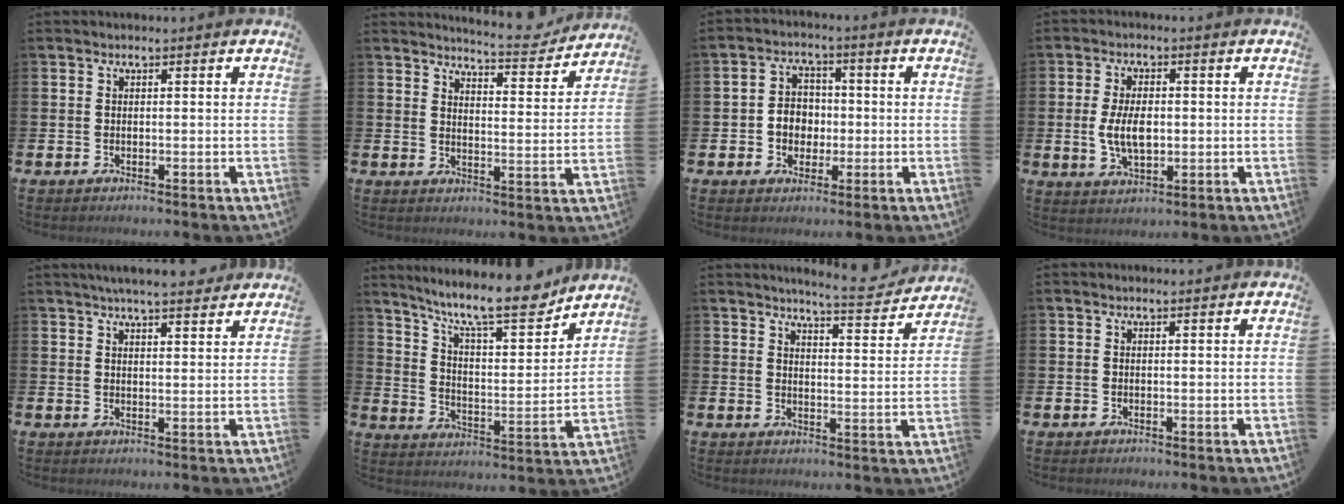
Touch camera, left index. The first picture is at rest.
{"total": 6.1, "force": [6.0, 0.5, 1.3], "torque": [-0.025, -0.042, 0.101]}
{"total": 4.4, "force": [-0.5, 3.7, 2.2], "torque": [-0.033, 0.004, -0.017]}
{"total": 5.7, "force": [0.1, 3.1, 4.8], "torque": [-0.089, 0.003, -0.003]}
{"total": 5.0, "force": [4.8, 0.2, 1.5], "torque": [-0.030, -0.018, 0.084]}
{"total": 12.5, "force": [10.6, 2.6, 6.1], "torque": [-0.126, -0.068, 0.178]}
{"total": 5.9, "force": [5.7, 0.2, 1.5], "torque": [-0.029, -0.039, 0.095]}
{"total": 0.0}